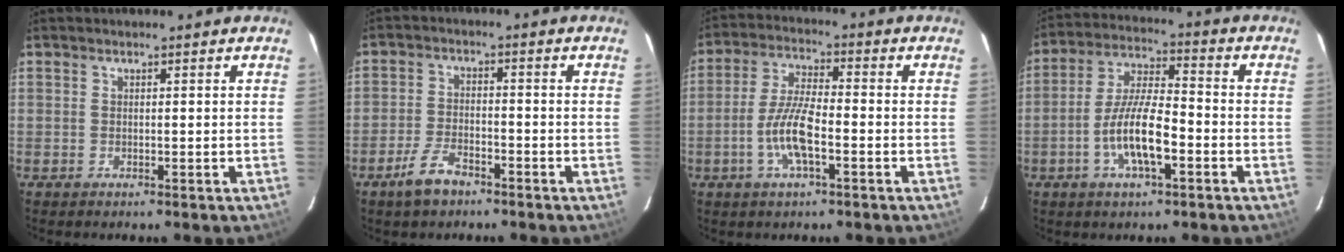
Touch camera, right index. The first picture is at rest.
{"total": 6.1, "force": [-4.4, 2.5, 3.5], "torque": [-0.087, 0.000, -0.081]}
{"total": 8.6, "force": [-3.1, 2.2, 7.7], "torque": [-0.161, 0.002, -0.062]}
{"total": 10.9, "force": [-4.1, 2.9, 9.6], "torque": [-0.195, 0.002, -0.076]}